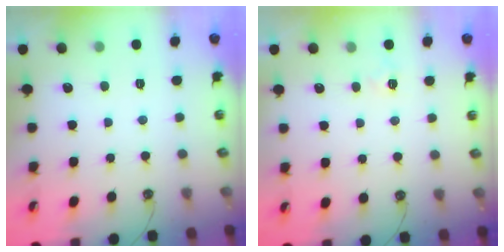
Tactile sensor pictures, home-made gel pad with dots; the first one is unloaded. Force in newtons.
{"total": 3.4, "press": 3.3, "slide": 0.5}